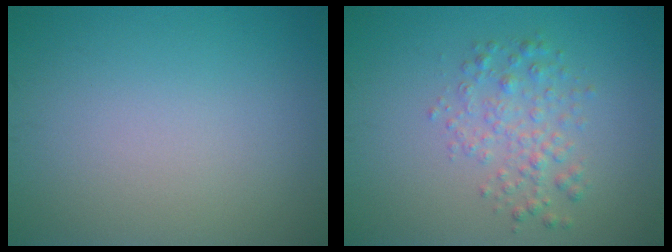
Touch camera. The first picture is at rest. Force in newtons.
{"total": 2.5, "press": 2.5, "slide": 0.1}